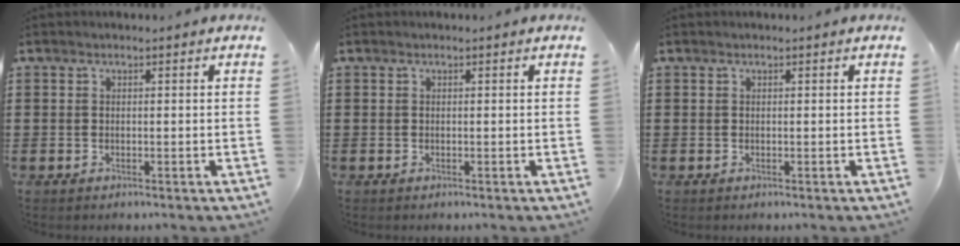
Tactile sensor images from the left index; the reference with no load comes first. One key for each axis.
{"total": 0.0}
{"total": 0.0}